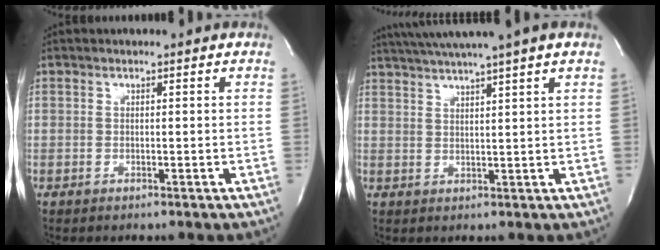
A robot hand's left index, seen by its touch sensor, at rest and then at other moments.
{"total": 11.0, "force": [8.9, -1.3, 6.3], "torque": [-0.111, 0.027, 0.125]}